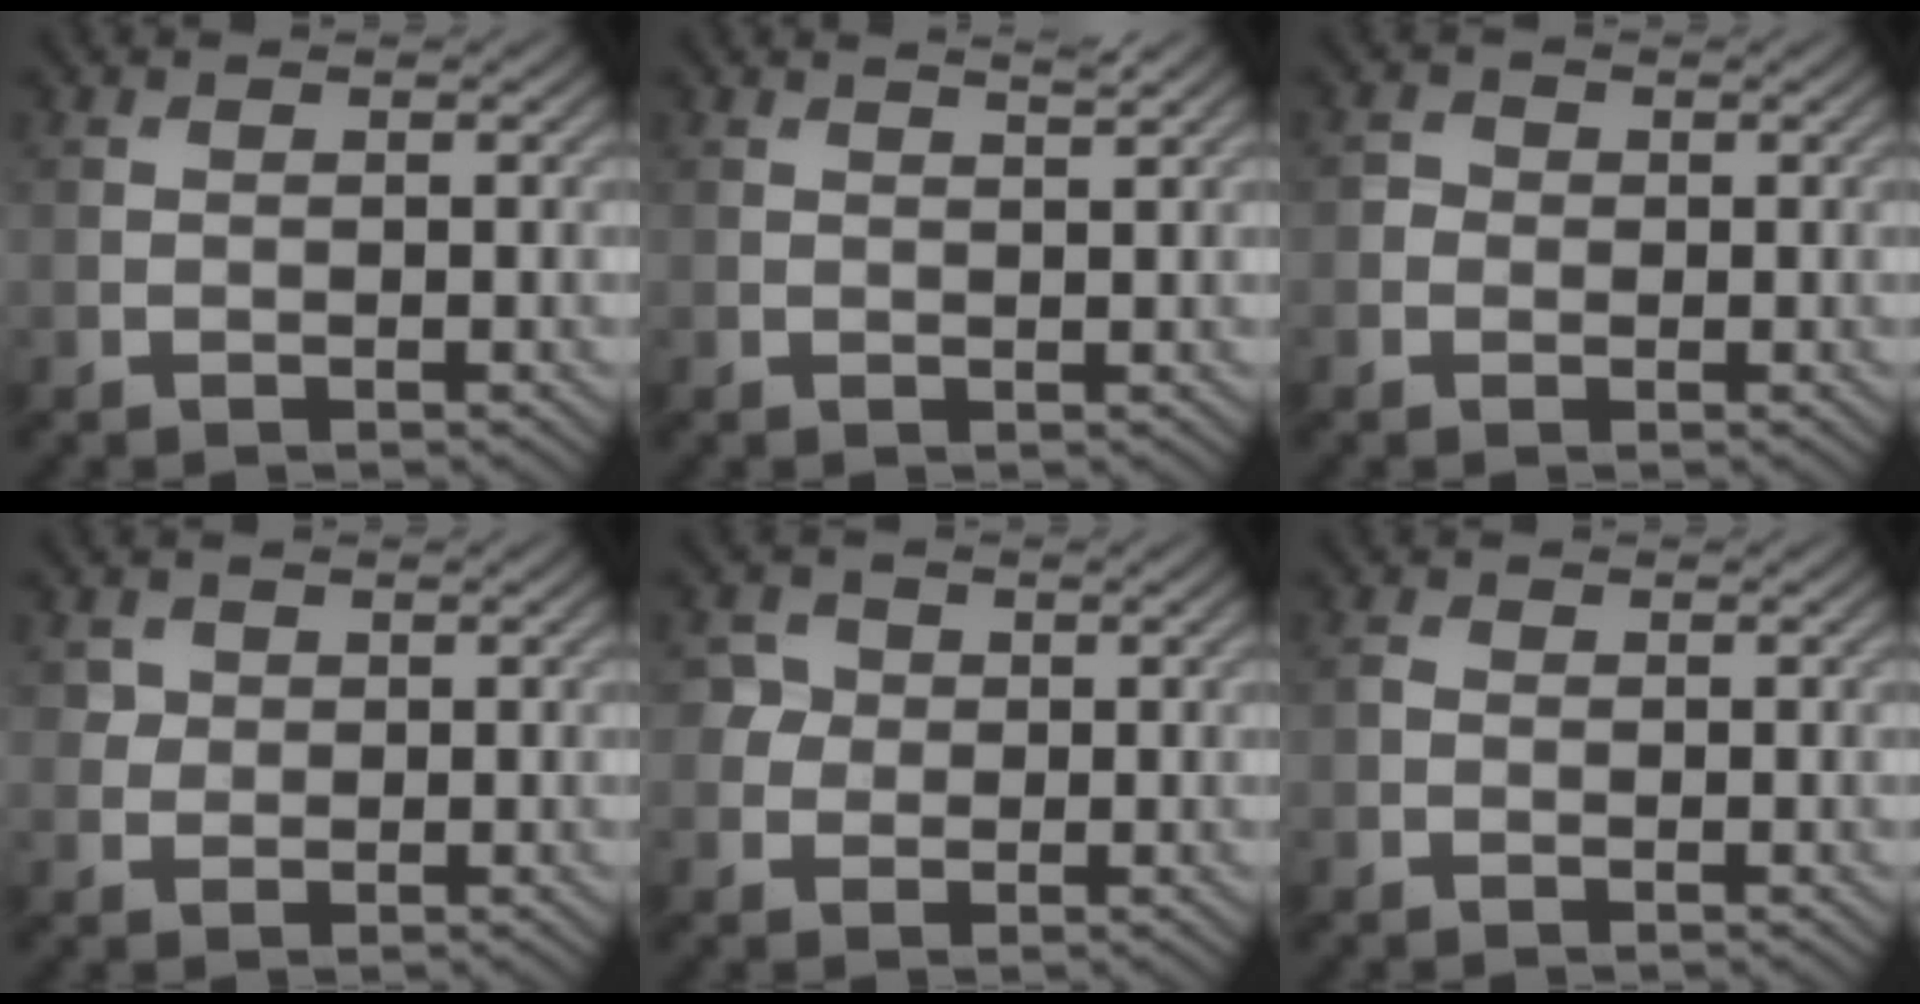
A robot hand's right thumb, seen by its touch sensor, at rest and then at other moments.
{"total": 1.4, "force": [1.2, 0.2, 0.8], "torque": [-0.018, -0.001, 0.012]}
{"total": 1.4, "force": [-0.2, 1.3, 0.4], "torque": [-0.005, -0.001, -0.009]}
{"total": 1.9, "force": [0.7, 1.7, 0.4], "torque": [-0.007, -0.010, 0.017]}
{"total": 2.5, "force": [0.3, 2.4, 0.6], "torque": [-0.016, 0.001, 0.003]}
{"total": 0.7, "force": [-0.3, 0.5, 0.4], "torque": [-0.009, 0.000, -0.008]}